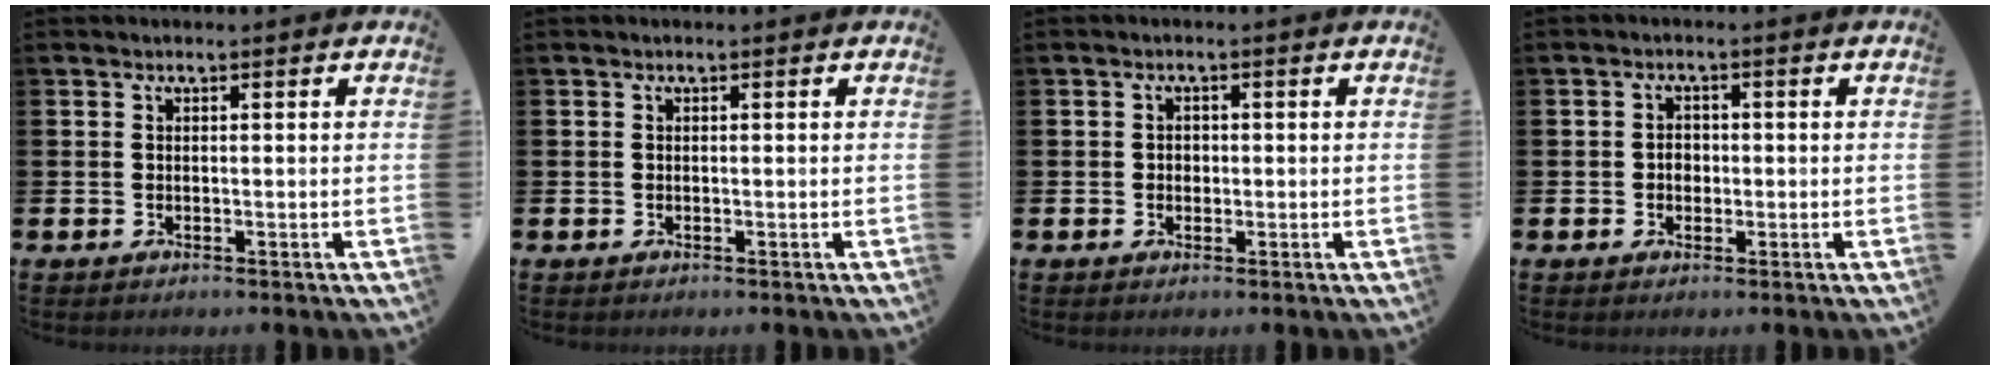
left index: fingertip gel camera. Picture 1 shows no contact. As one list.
[{"total": 0.0}, {"total": 1.3, "force": [0.0, 1.2, 0.5], "torque": [-0.003, 0.006, -0.003]}, {"total": 1.9, "force": [-0.2, 1.6, 1.0], "torque": [-0.004, 0.001, -0.009]}]